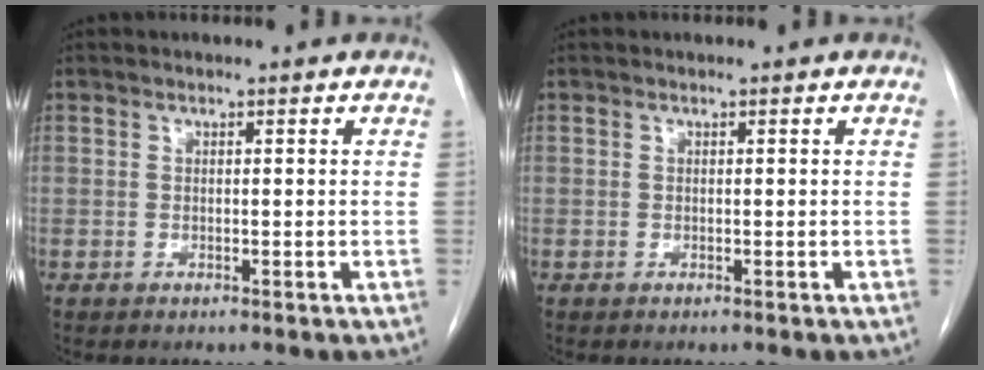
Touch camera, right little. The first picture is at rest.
{"total": 0.0}